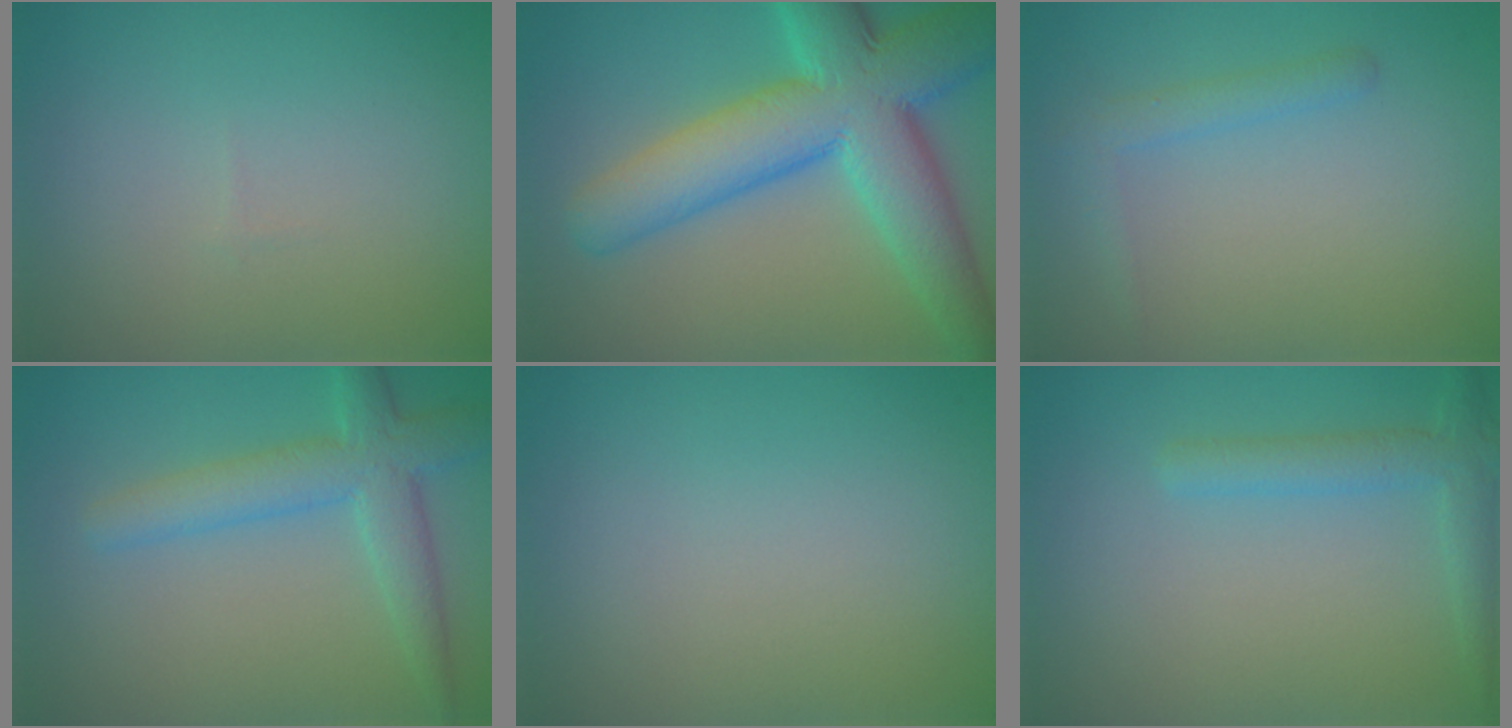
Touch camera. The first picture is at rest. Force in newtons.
{"total": 11.3, "press": 11.3, "slide": 0.5}
{"total": 1.7, "press": 1.7, "slide": 0.1}
{"total": 4.5, "press": 4.5, "slide": 0.1}
{"total": 0.0}
{"total": 1.7, "press": 1.7, "slide": 0.1}